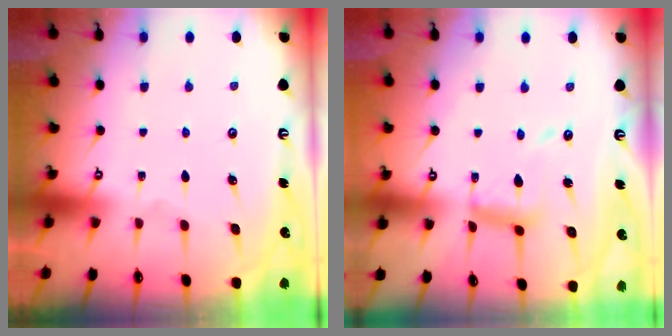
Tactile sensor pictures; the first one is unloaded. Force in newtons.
{"total": 12.6, "press": 12.5, "slide": 1.2}